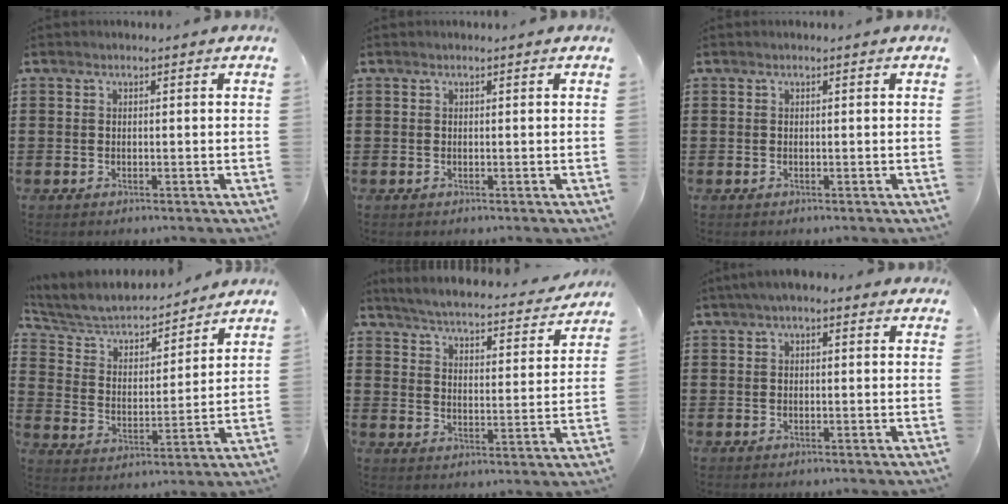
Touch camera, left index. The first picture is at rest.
{"total": 0.0}
{"total": 0.0}
{"total": 5.0, "force": [4.6, 1.6, 1.3], "torque": [-0.052, -0.033, 0.072]}
{"total": 4.5, "force": [4.4, -0.3, 1.0], "torque": [-0.042, -0.036, 0.070]}
{"total": 2.0, "force": [0.9, 1.0, 1.5], "torque": [-0.031, 0.009, 0.014]}